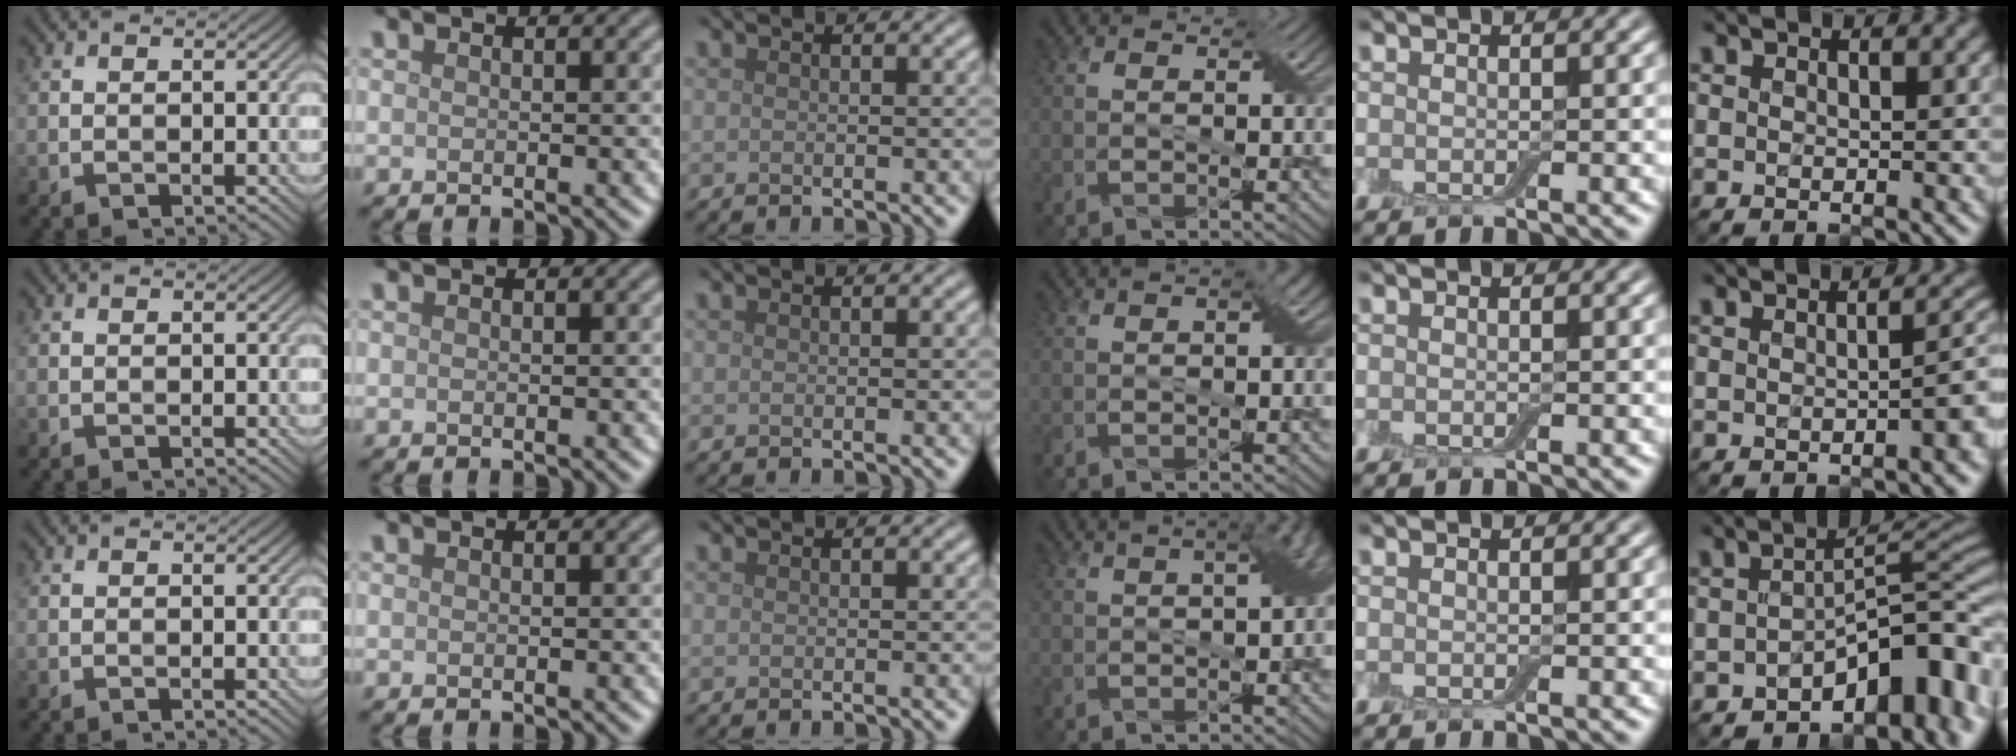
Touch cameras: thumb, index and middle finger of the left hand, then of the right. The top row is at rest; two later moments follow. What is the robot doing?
{"motion": "pour", "object": "bottle"}